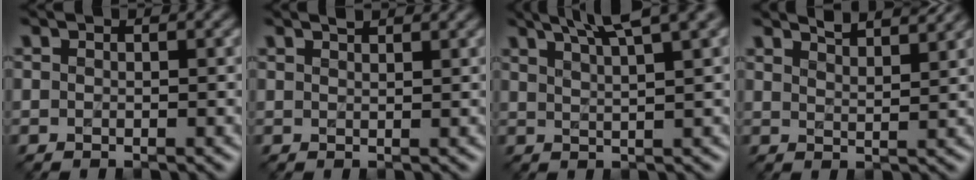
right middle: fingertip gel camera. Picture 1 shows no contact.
{"total": 1.3, "force": [1.1, 0.2, 0.5], "torque": [-0.004, 0.000, 0.013]}
{"total": 6.9, "force": [4.8, 1.4, 4.7], "torque": [-0.052, 0.028, 0.052]}
{"total": 4.0, "force": [3.4, 1.0, 1.8], "torque": [-0.006, 0.010, 0.030]}